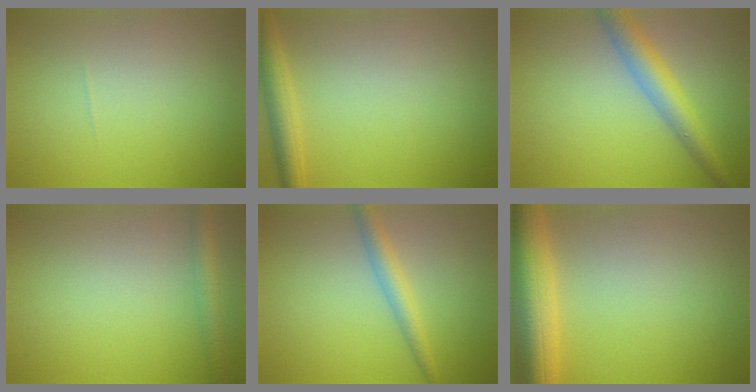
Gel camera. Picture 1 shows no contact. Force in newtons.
{"total": 3.0, "press": 3.0, "slide": 0.2}
{"total": 4.2, "press": 4.2, "slide": 0.1}
{"total": 2.2, "press": 2.2, "slide": 0.1}
{"total": 2.5, "press": 2.5, "slide": 0.1}
{"total": 8.9, "press": 8.9, "slide": 0.3}